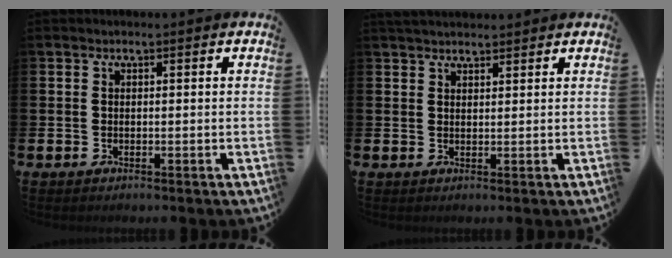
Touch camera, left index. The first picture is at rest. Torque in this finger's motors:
{"motor_torque": [0.73, -1.41, 0.12, 0.10]}